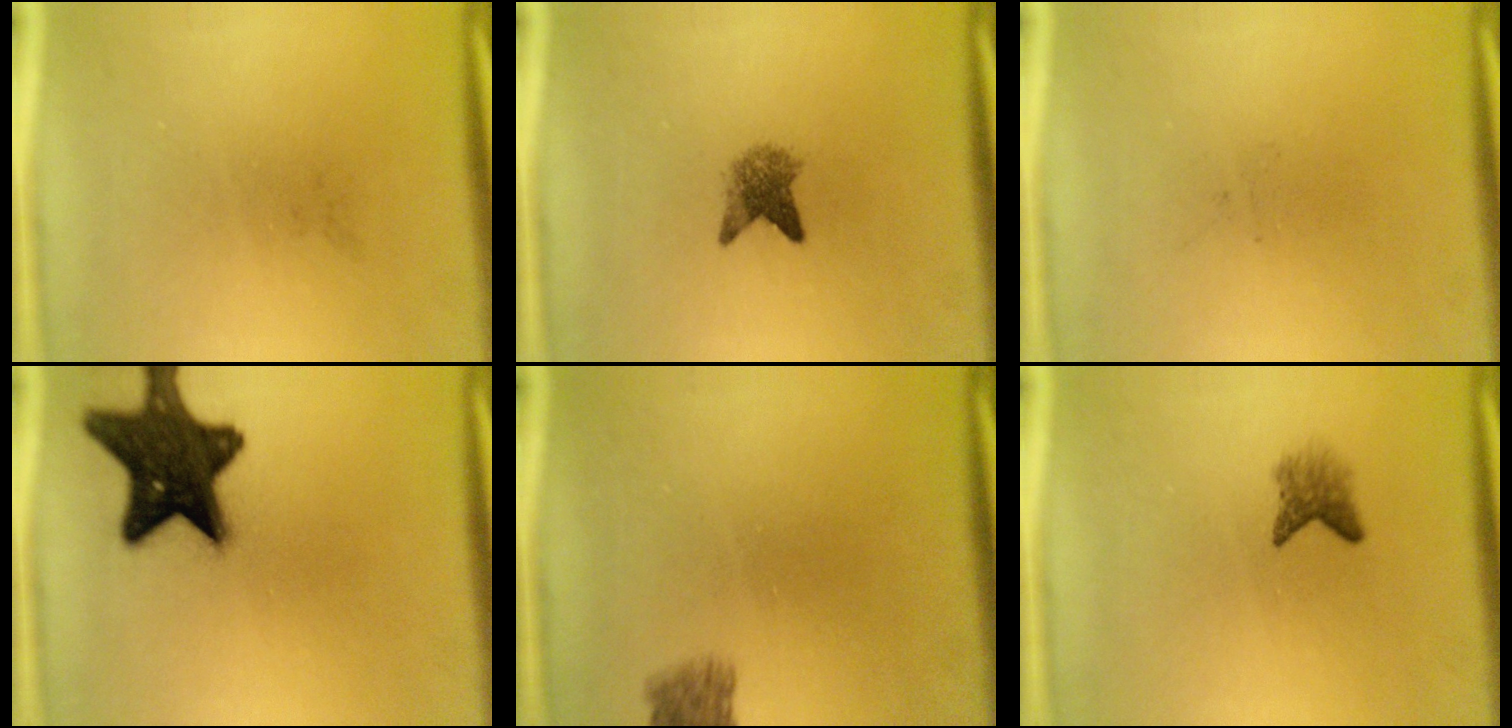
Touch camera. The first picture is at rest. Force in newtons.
{"total": 3.2}
{"total": 0.0}
{"total": 16.7}
{"total": 2.9}
{"total": 2.3}